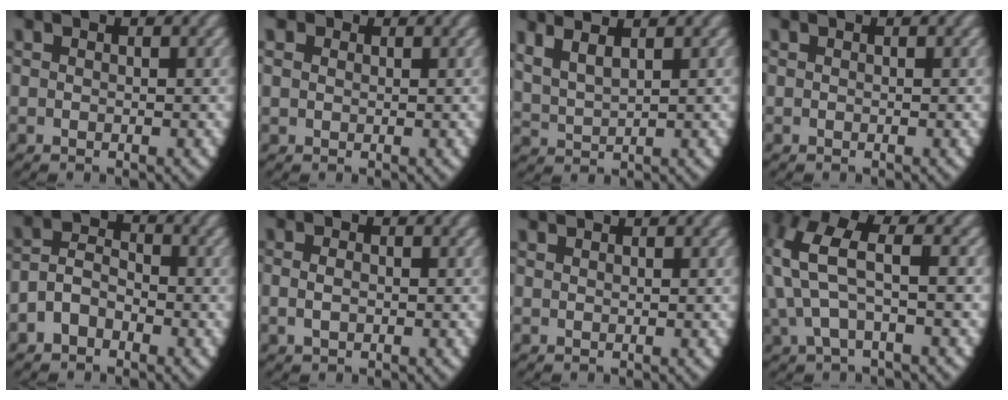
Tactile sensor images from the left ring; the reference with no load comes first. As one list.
[{"total": 1.9, "force": [0.7, 1.5, 0.9], "torque": [-0.030, -0.005, 0.018]}, {"total": 4.8, "force": [2.6, 3.1, 2.6], "torque": [-0.067, 0.005, 0.046]}, {"total": 0.0}, {"total": 5.2, "force": [-1.5, 4.5, 2.2], "torque": [-0.048, -0.014, -0.028]}, {"total": 1.0, "force": [-0.3, 0.6, 0.8], "torque": [-0.029, -0.012, 0.005]}, {"total": 1.0, "force": [0.8, -0.6, -0.1], "torque": [0.004, -0.001, 0.020]}, {"total": 7.5, "force": [1.6, 4.9, 5.5], "torque": [-0.142, -0.003, 0.024]}]